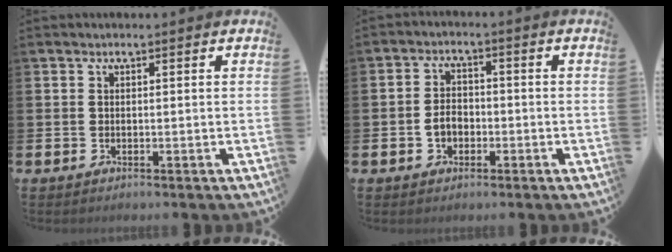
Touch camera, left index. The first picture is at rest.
{"total": 3.1, "force": [-1.0, 2.3, 1.8], "torque": [-0.031, 0.005, -0.021]}